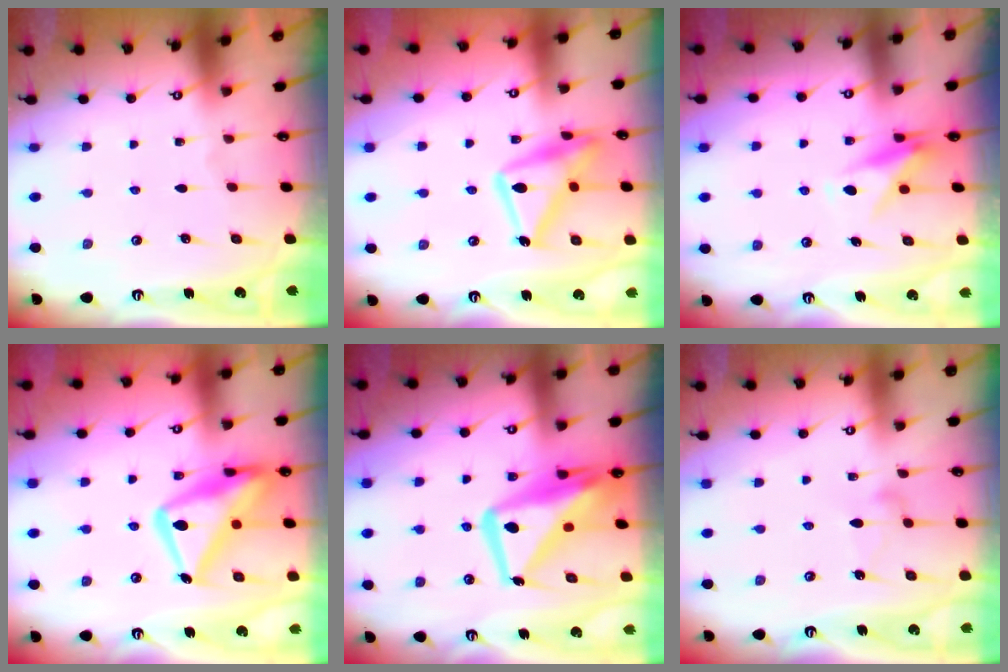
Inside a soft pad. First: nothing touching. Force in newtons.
{"total": 17.7, "press": 17.6, "slide": 1.2}
{"total": 9.5, "press": 9.5, "slide": 0.8}
{"total": 19.6, "press": 19.5, "slide": 1.6}
{"total": 15.7, "press": 15.6, "slide": 1.4}
{"total": 8.1, "press": 8.1, "slide": 0.5}